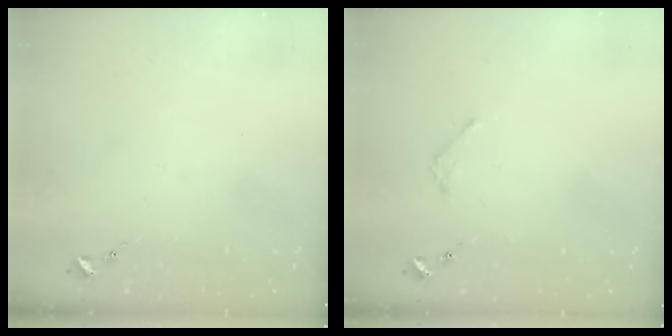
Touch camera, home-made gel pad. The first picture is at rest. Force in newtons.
{"total": 1.8, "press": 1.8, "slide": 0.2}